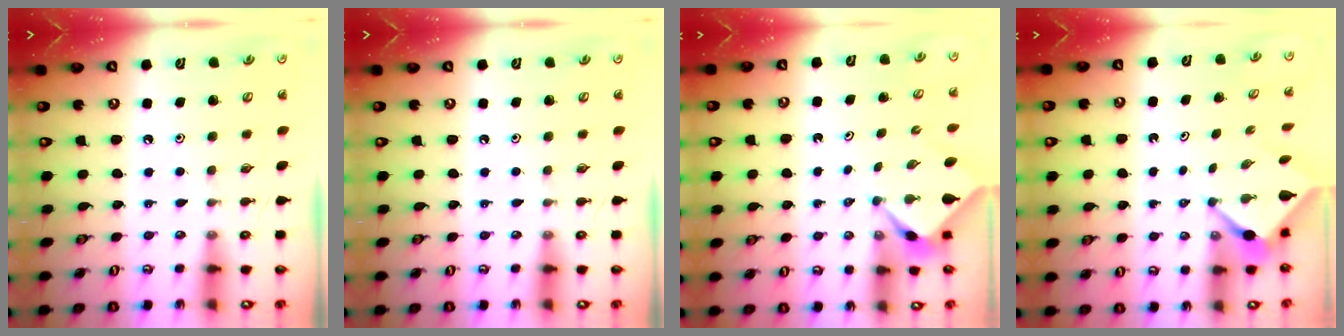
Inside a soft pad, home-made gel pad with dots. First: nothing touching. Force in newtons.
{"total": 0.0}
{"total": 2.1, "press": 2.1, "slide": 0.3}
{"total": 3.3, "press": 3.3, "slide": 0.2}